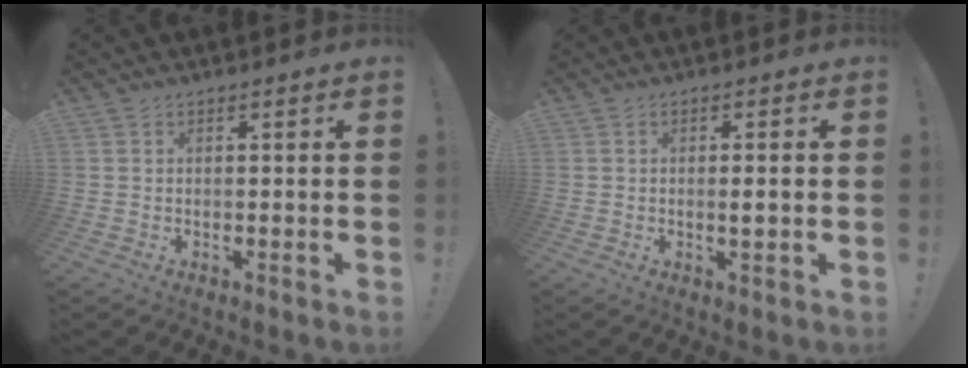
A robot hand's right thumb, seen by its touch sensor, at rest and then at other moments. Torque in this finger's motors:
{"motor_torque": [-0.25, -0.47, -0.07, 0.45, 0.10]}